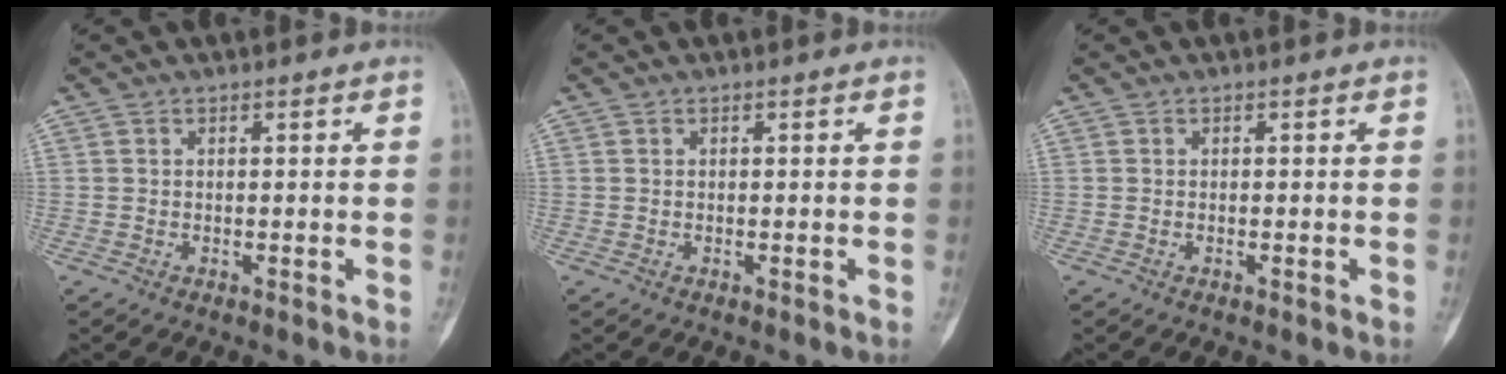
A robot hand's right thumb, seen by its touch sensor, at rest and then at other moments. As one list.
[{"total": 0.0}, {"total": 0.0}]